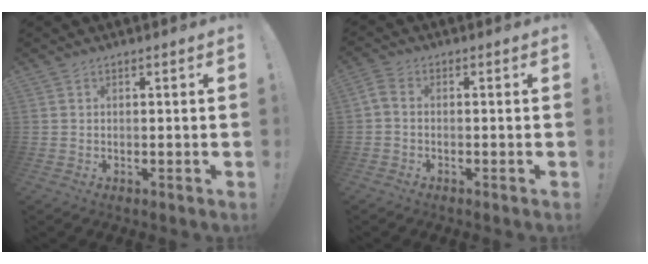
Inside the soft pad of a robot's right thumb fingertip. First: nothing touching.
{"total": 2.3, "force": [-0.7, 1.3, 1.8], "torque": [-0.040, 0.002, -0.012]}